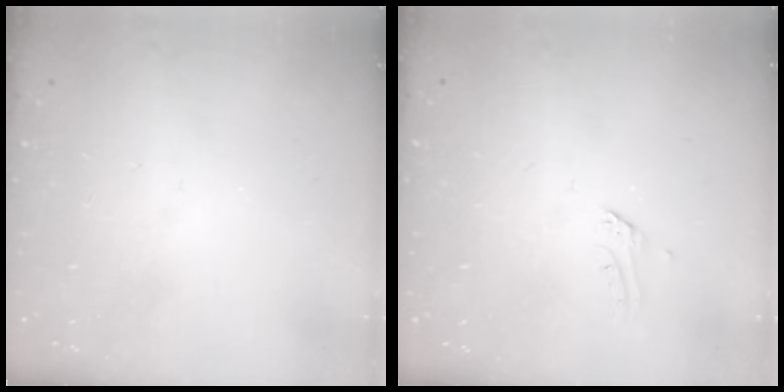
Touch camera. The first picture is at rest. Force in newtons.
{"total": 1.4, "press": 1.4, "slide": 0.1}